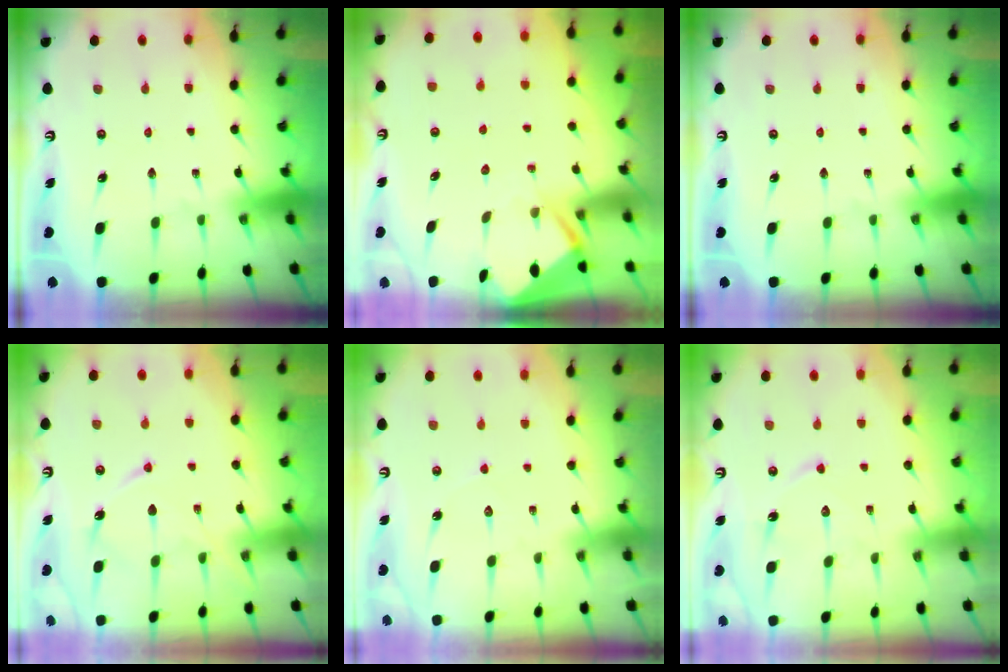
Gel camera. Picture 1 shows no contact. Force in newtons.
{"total": 3.3, "press": 3.3, "slide": 0.3}
{"total": 0.0}
{"total": 11.4, "press": 11.3, "slide": 1.3}
{"total": 3.8, "press": 3.8, "slide": 0.3}
{"total": 7.5, "press": 7.5, "slide": 0.5}